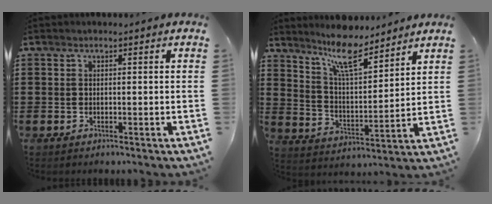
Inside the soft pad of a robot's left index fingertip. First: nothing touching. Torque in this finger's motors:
{"motor_torque": [1.14, -1.00, 0.29, 0.14]}